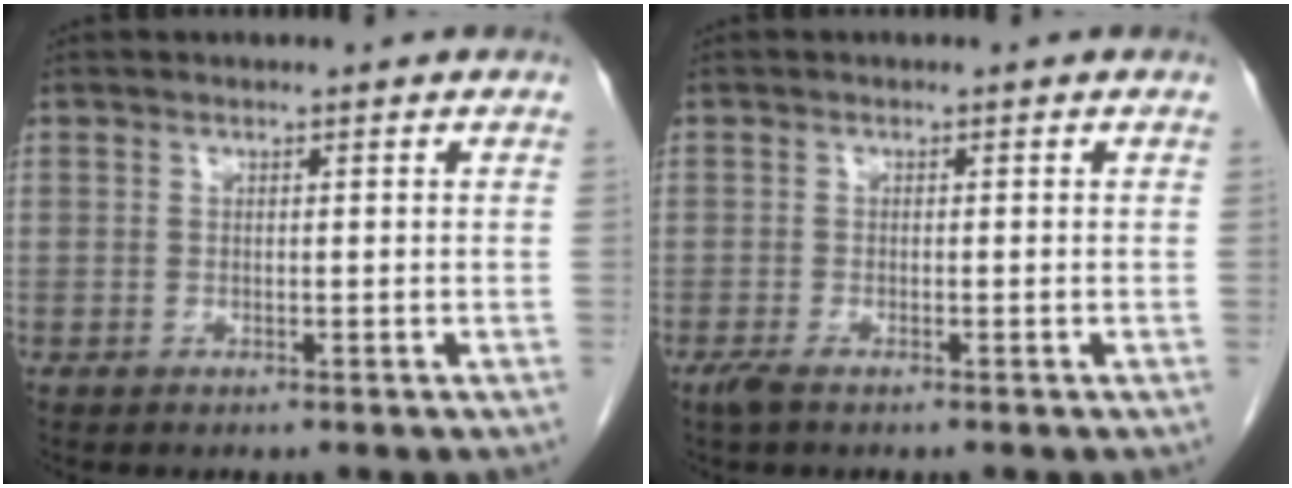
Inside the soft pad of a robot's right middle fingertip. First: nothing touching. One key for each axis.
{"total": 1.6, "fx": -1.1, "fy": 0.3, "fz": 1.1, "tx": -0.026, "ty": -0.005, "tz": -0.021}